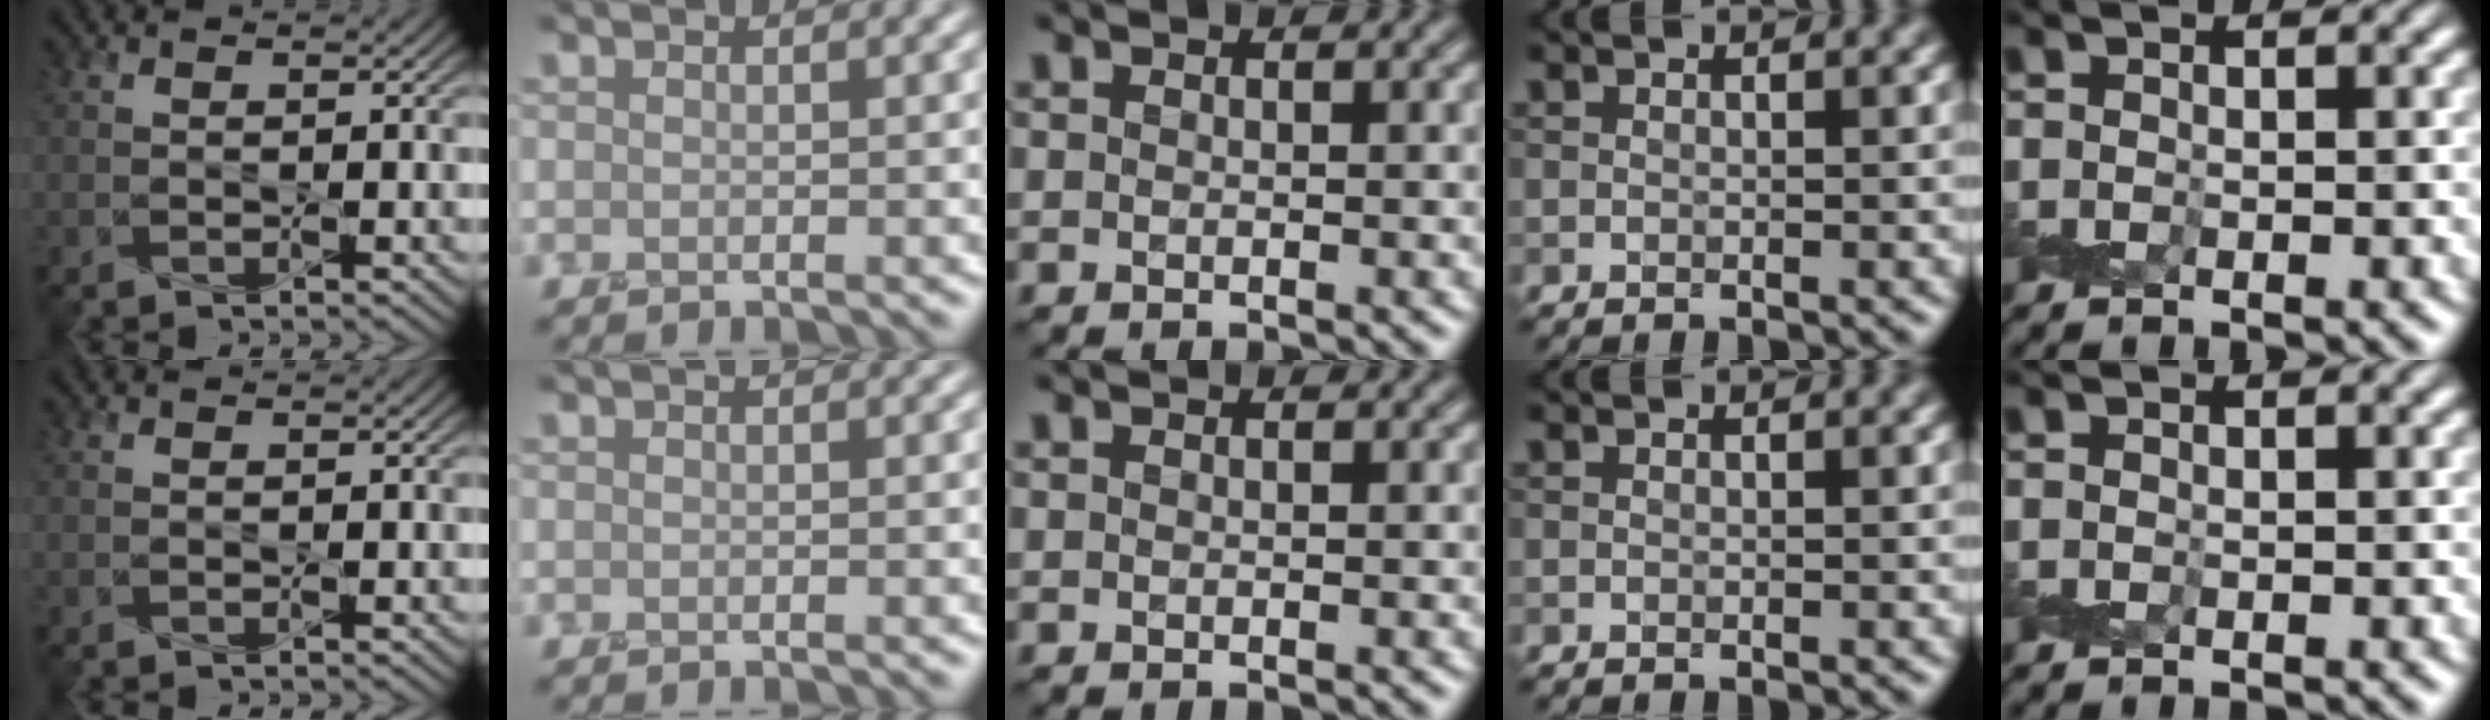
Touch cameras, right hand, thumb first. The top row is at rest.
{}